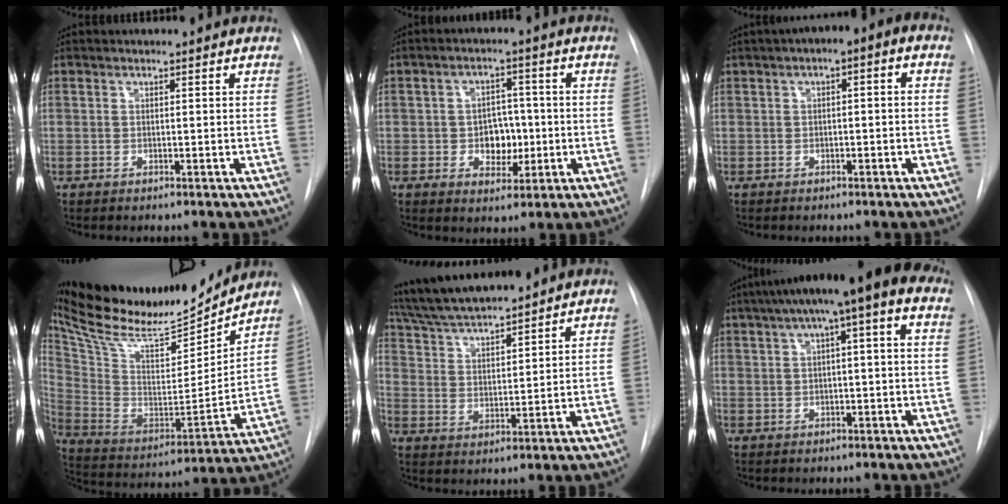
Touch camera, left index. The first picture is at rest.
{"total": 5.6, "force": [-0.8, 4.1, 3.8], "torque": [-0.051, 0.010, -0.005]}
{"total": 5.6, "force": [1.4, 1.9, 5.1], "torque": [-0.079, 0.032, 0.013]}
{"total": 24.3, "force": [22.0, 4.5, 9.3], "torque": [-0.179, -0.022, 0.356]}
{"total": 12.8, "force": [11.7, 1.0, 5.1], "torque": [-0.095, 0.022, 0.211]}
{"total": 12.8, "force": [6.1, 2.0, 11.1], "torque": [-0.170, 0.057, 0.081]}